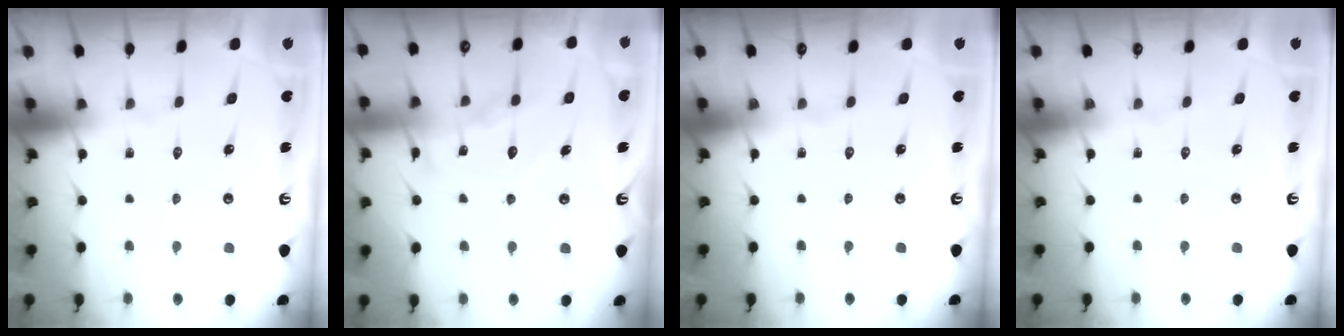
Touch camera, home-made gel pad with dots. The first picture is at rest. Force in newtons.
{"total": 13.1, "press": 13.0, "slide": 1.2}
{"total": 0.0}
{"total": 0.0}